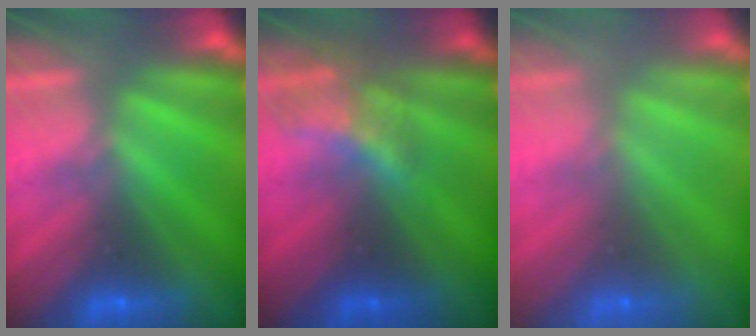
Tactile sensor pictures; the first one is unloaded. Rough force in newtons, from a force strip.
{"total": 2.1}
{"total": 10.8}